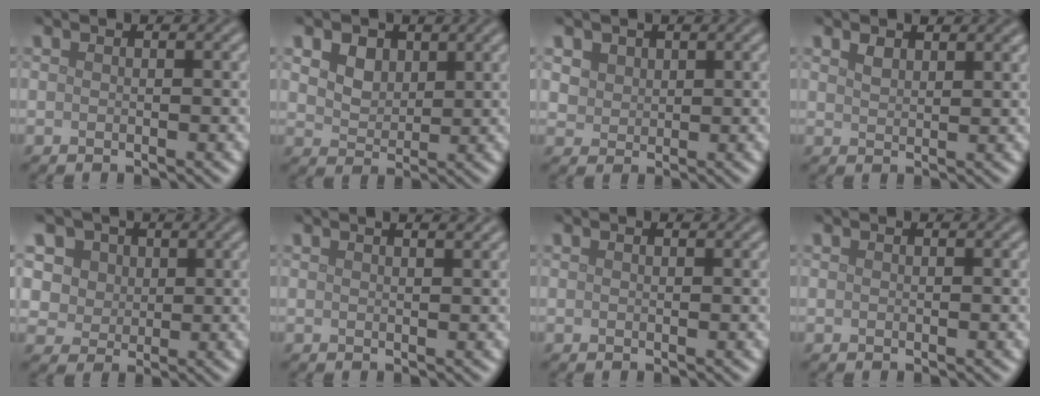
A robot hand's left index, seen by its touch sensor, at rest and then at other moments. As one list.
[{"total": 4.3, "force": [2.2, 2.9, 2.2], "torque": [-0.062, 0.007, 0.037]}, {"total": 2.5, "force": [1.4, 1.9, 0.9], "torque": [-0.027, 0.000, 0.032]}, {"total": 1.8, "force": [1.4, 0.8, 0.8], "torque": [-0.018, 0.003, 0.029]}, {"total": 7.7, "force": [3.8, 5.7, 3.4], "torque": [-0.062, 0.010, 0.042]}, {"total": 2.3, "force": [1.5, 0.9, 1.5], "torque": [-0.002, 0.008, 0.001]}, {"total": 0.0}, {"total": 0.0}]